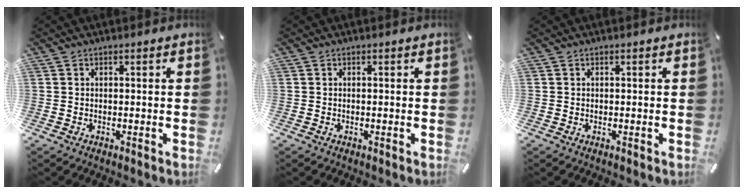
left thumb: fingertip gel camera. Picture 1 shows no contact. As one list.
[{"total": 0.0}, {"total": 0.0}]